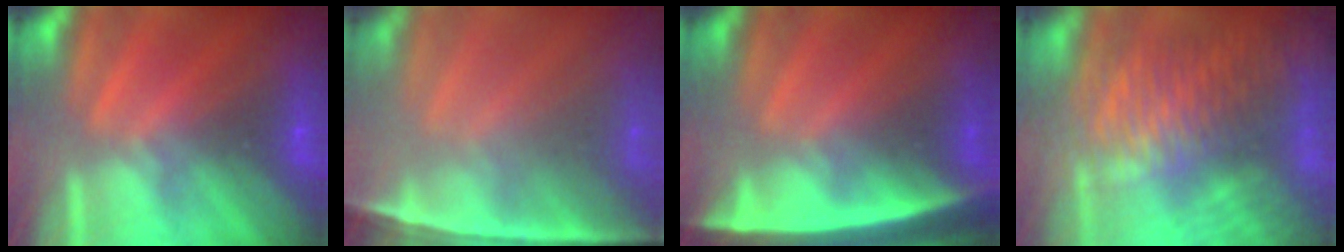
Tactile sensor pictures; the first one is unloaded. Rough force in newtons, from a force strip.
{"total": 5.5}
{"total": 11.3}
{"total": 8.4}